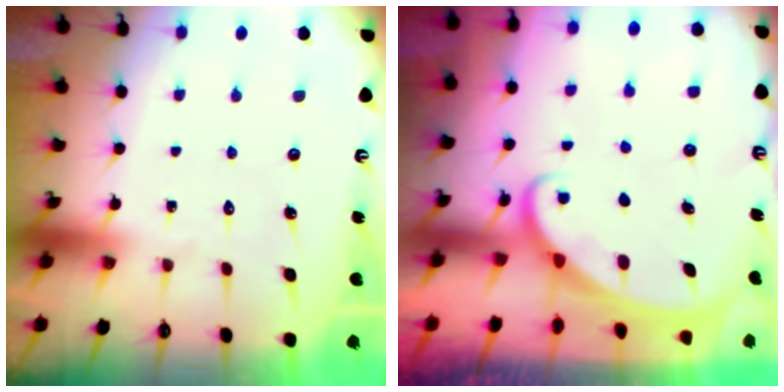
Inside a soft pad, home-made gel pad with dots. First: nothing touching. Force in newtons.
{"total": 1.9, "press": 1.9, "slide": 0.2}